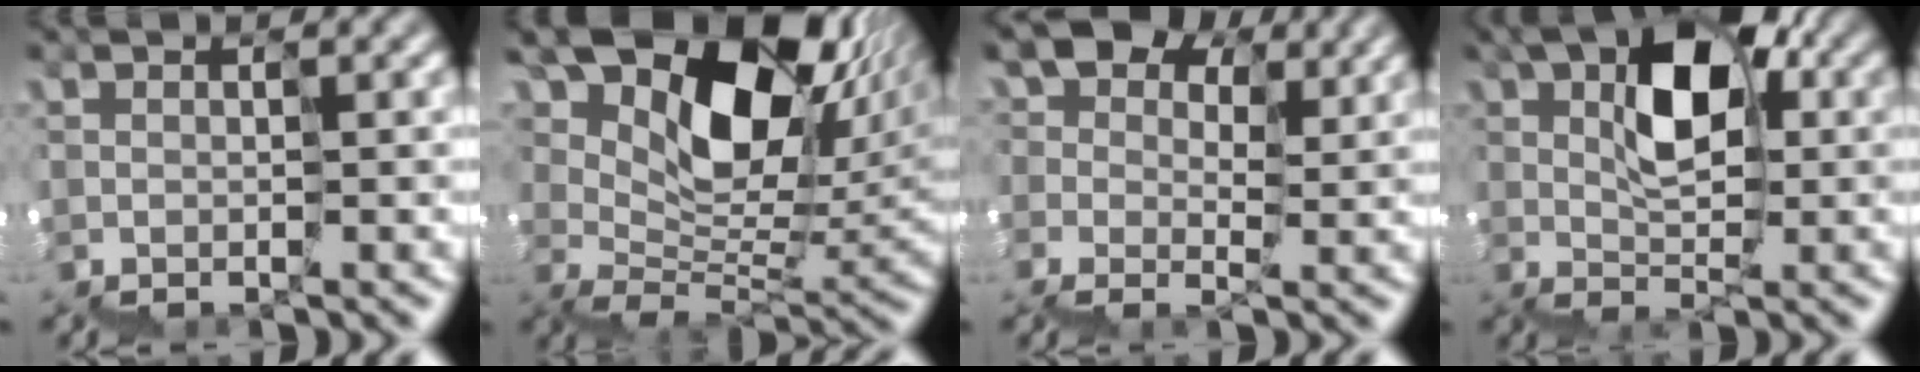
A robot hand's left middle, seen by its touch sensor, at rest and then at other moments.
{"total": 12.3, "force": [7.7, 6.8, 6.8], "torque": [-0.109, 0.022, 0.140]}
{"total": 6.5, "force": [3.8, 4.3, 3.0], "torque": [-0.041, 0.031, 0.045]}
{"total": 6.3, "force": [2.5, 3.1, 4.8], "torque": [-0.080, 0.034, 0.034]}